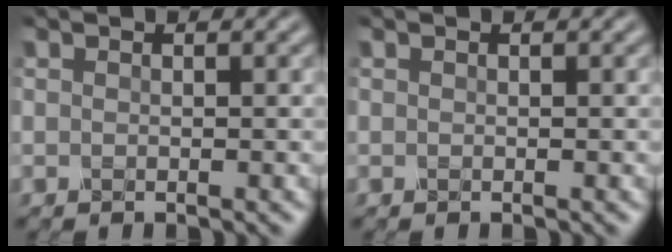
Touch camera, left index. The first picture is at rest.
{"total": 0.0}